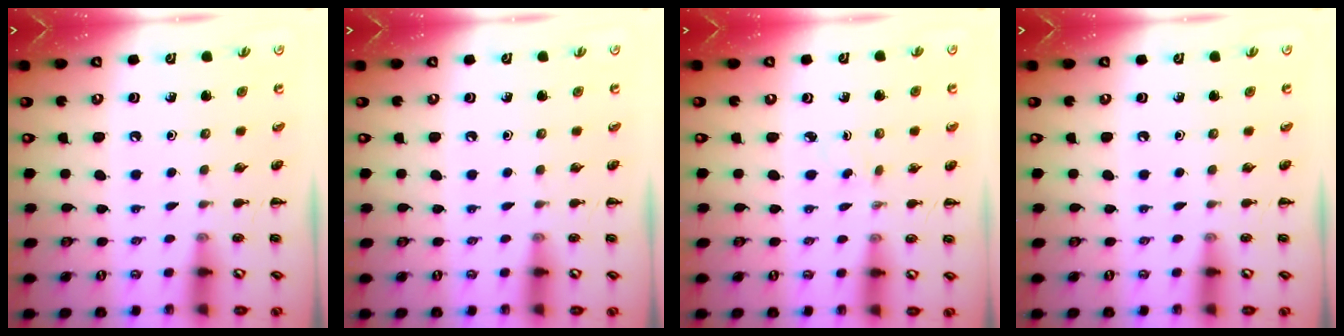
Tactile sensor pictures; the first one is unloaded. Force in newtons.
{"total": 0.0}
{"total": 0.9, "press": 0.7, "slide": 0.5}
{"total": 0.0}